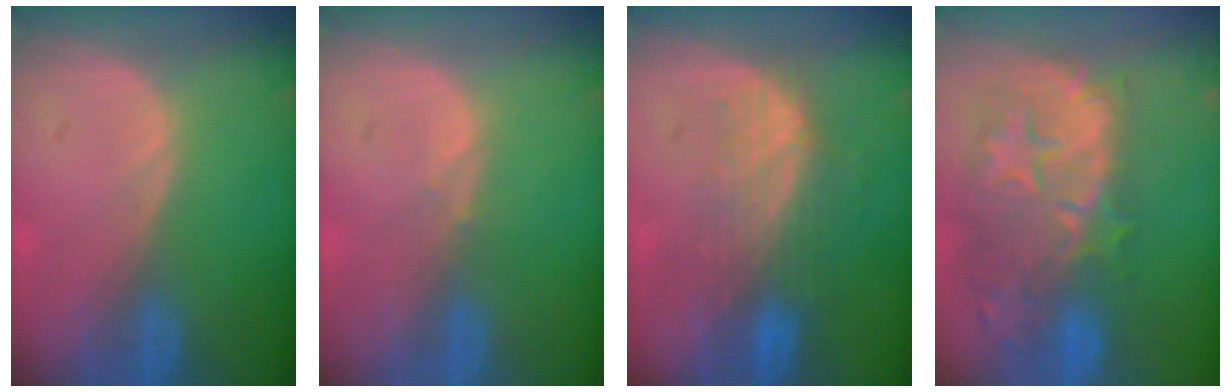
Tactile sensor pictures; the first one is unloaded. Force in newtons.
{"total": 0.5, "press": 0.5, "slide": 0.2}
{"total": 7.6, "press": 6.8, "slide": 3.3}
{"total": 12.2, "press": 11.0, "slide": 5.2}